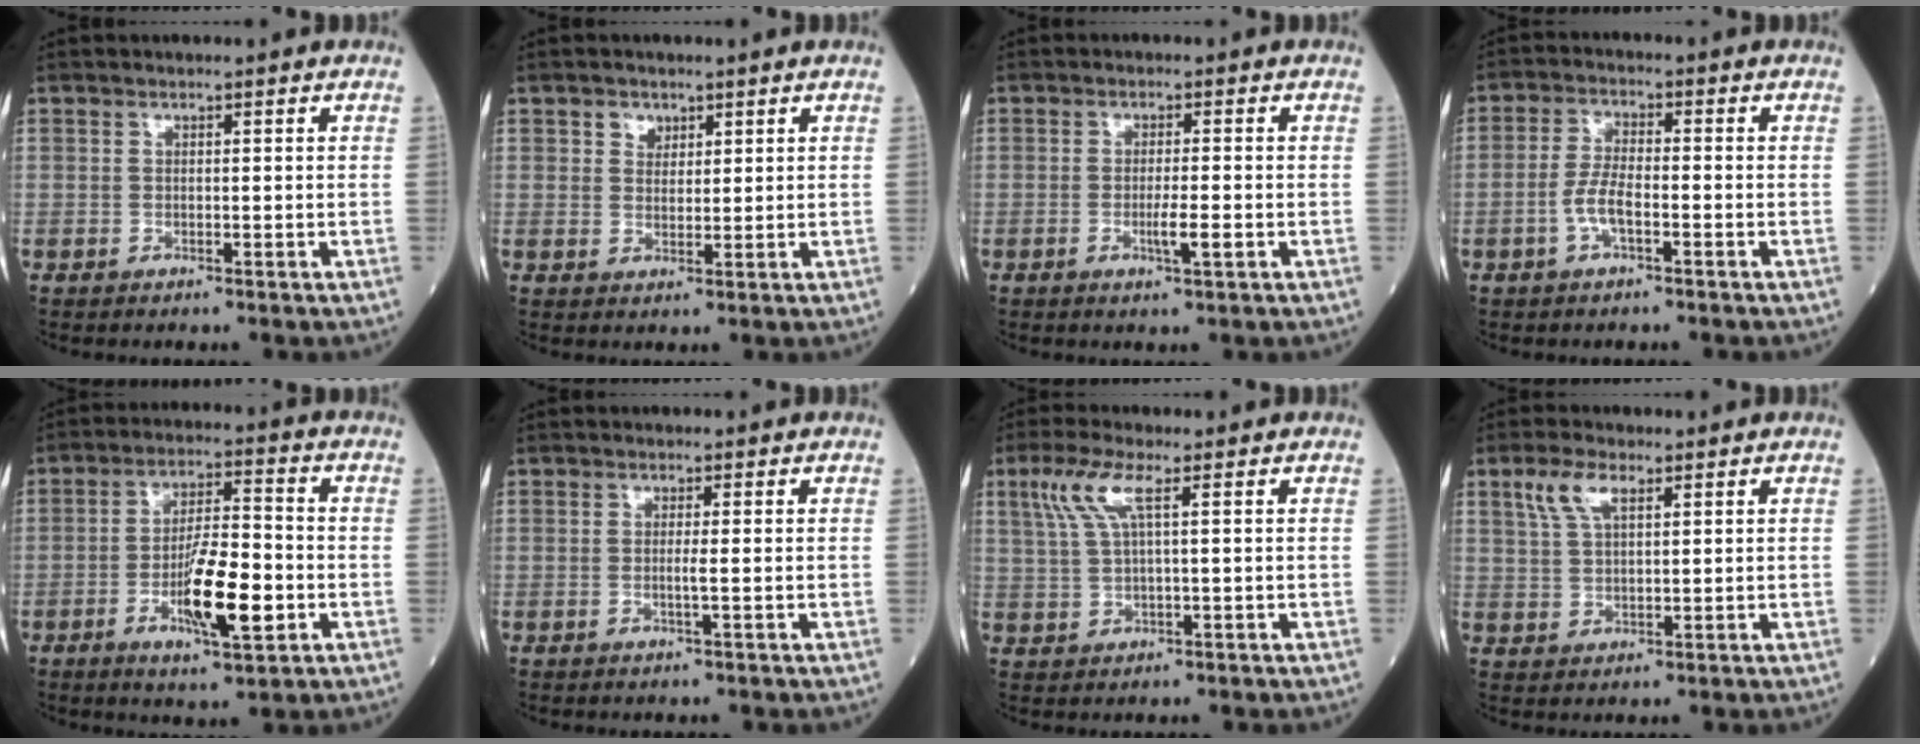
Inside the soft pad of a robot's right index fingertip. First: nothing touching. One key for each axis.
{"total": 2.3, "fx": 1.3, "fy": 1.7, "fz": 0.7, "tx": -0.010, "ty": 0.001, "tz": 0.021}
{"total": 3.0, "fx": -1.0, "fy": 0.0, "fz": 2.9, "tx": -0.051, "ty": -0.004, "tz": -0.016}
{"total": 4.3, "fx": -1.7, "fy": 1.1, "fz": 3.8, "tx": -0.084, "ty": 0.004, "tz": -0.036}
{"total": 10.7, "fx": -3.3, "fy": 2.1, "fz": 10.0, "tx": -0.177, "ty": -0.004, "tz": -0.055}
{"total": 1.3, "fx": -0.2, "fy": -0.3, "fz": 1.2, "tx": -0.024, "ty": -0.001, "tz": -0.007}
{"total": 5.4, "fx": 2.2, "fy": 0.7, "fz": 4.8, "tx": -0.117, "ty": 0.016, "tz": 0.048}
{"total": 5.0, "fx": 2.6, "fy": 1.8, "fz": 3.8, "tx": -0.087, "ty": 0.013, "tz": 0.057}